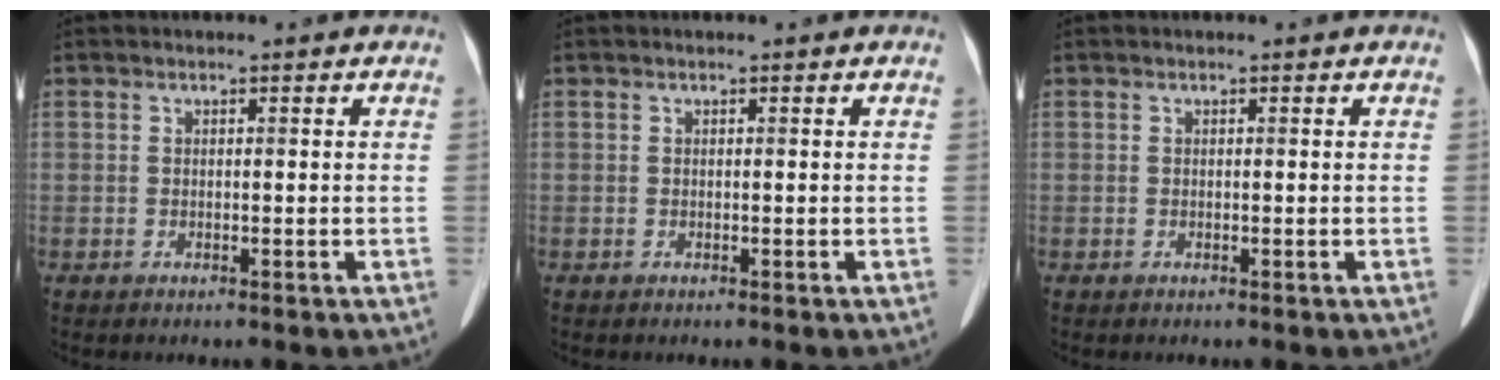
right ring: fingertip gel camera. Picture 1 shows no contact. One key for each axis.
{"total": 0.0}
{"total": 0.0}